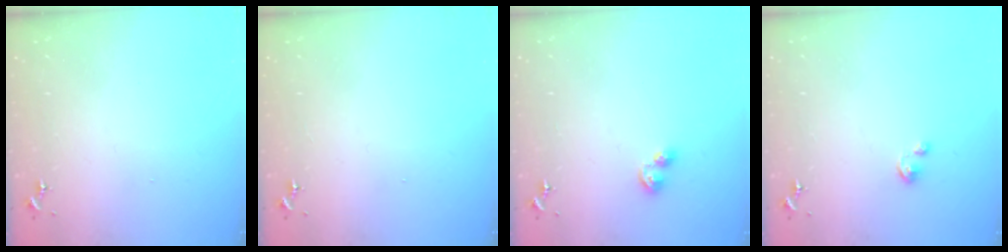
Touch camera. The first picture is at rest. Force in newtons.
{"total": 0.0}
{"total": 6.6, "press": 6.6, "slide": 0.8}
{"total": 2.2, "press": 2.2, "slide": 0.2}